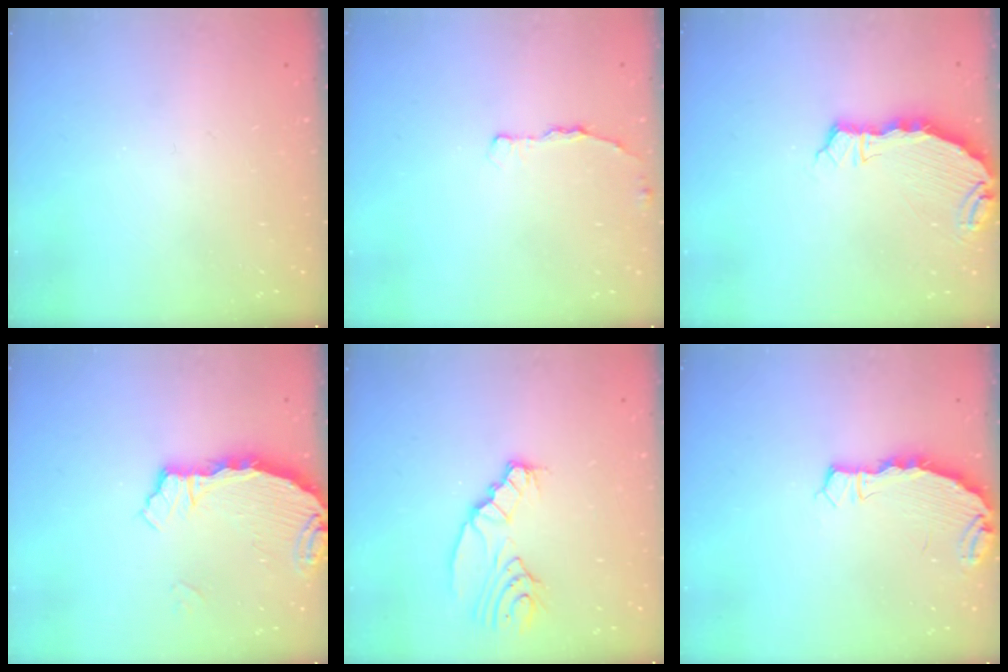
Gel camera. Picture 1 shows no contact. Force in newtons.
{"total": 3.1, "press": 3.1, "slide": 0.5}
{"total": 6.4, "press": 5.7, "slide": 2.9}
{"total": 3.4, "press": 3.3, "slide": 0.4}
{"total": 6.8, "press": 6.8, "slide": 0.6}
{"total": 4.0, "press": 4.0, "slide": 0.2}